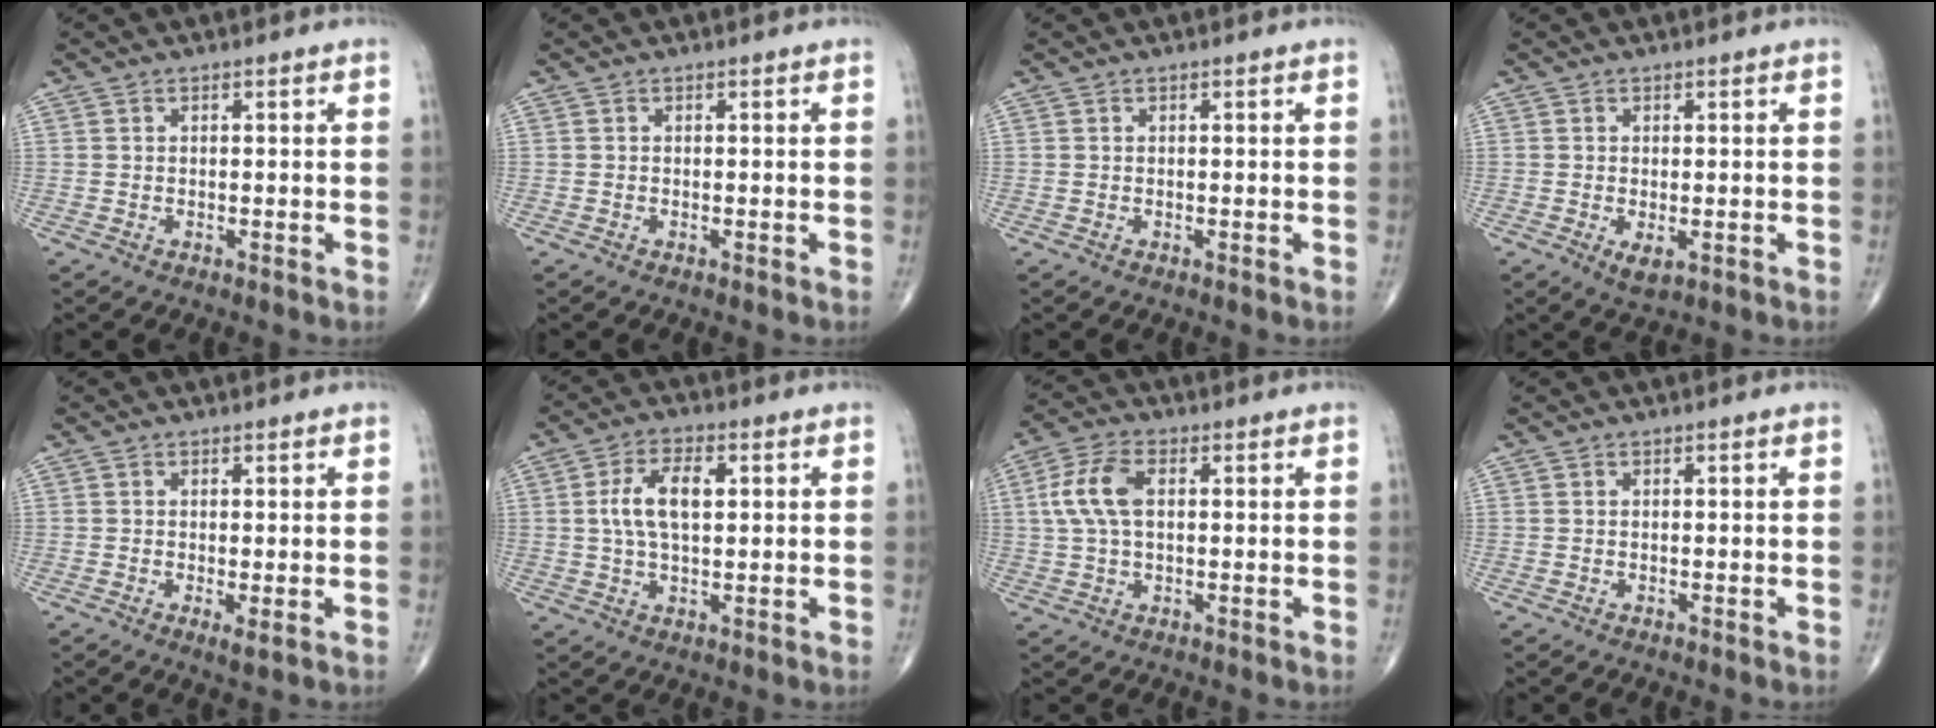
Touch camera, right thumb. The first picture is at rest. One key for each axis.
{"total": 0.0}
{"total": 0.0}
{"total": 2.6, "fx": -0.8, "fy": 1.2, "fz": 2.2, "tx": -0.035, "ty": -0.006, "tz": -0.008}
{"total": 1.6, "fx": -0.3, "fy": 0.3, "fz": 1.5, "tx": -0.031, "ty": -0.008, "tz": -0.007}
{"total": 8.2, "fx": 1.4, "fy": 4.1, "fz": 7.0, "tx": -0.136, "ty": 0.009, "tz": 0.025}
{"total": 6.6, "fx": 1.2, "fy": 3.4, "fz": 5.5, "tx": -0.130, "ty": 0.014, "tz": 0.022}
{"total": 0.0}